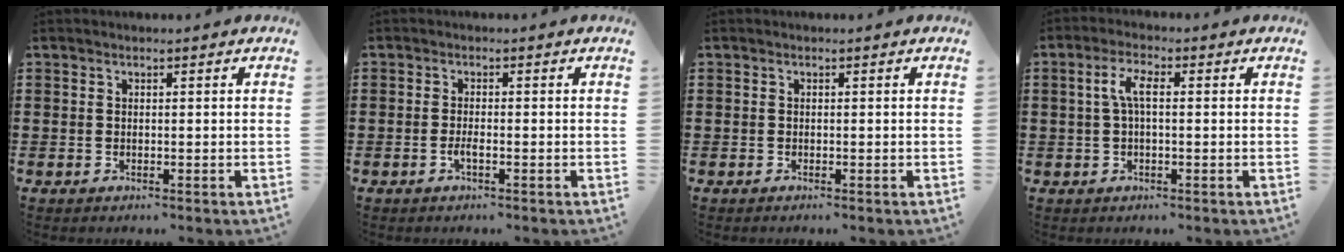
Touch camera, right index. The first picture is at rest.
{"total": 1.5, "force": [-0.8, 0.2, 1.3], "torque": [-0.031, -0.004, -0.015]}
{"total": 0.0}
{"total": 4.1, "force": [0.2, 1.4, 3.9], "torque": [-0.089, 0.001, -0.004]}